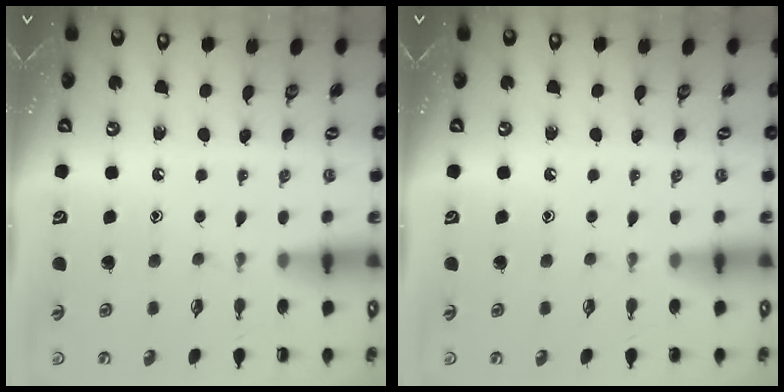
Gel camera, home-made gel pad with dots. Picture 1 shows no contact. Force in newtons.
{"total": 0.0}